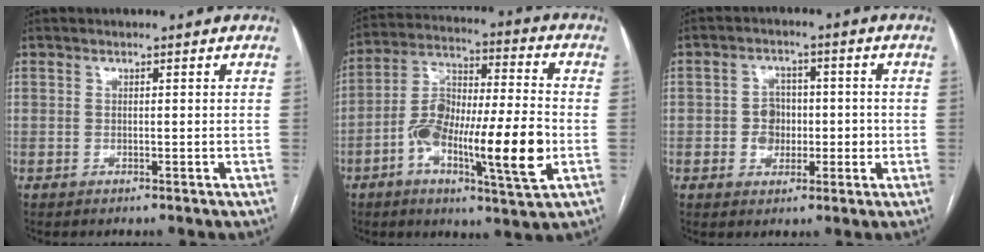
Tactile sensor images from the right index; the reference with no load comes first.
{"total": 17.0, "force": [-4.9, 3.0, 16.0], "torque": [-0.287, 0.005, -0.084]}
{"total": 4.8, "force": [-0.6, 4.2, 2.3], "torque": [-0.032, 0.016, -0.006]}